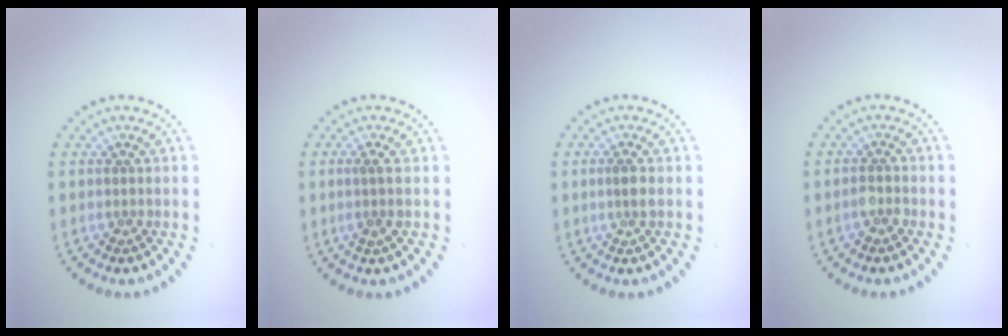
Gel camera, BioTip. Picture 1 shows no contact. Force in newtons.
{"total": 1.5, "press": 1.1, "slide": 1.0}
{"total": 1.5, "press": 1.3, "slide": 0.7}
{"total": 1.4, "press": 1.3, "slide": 0.6}